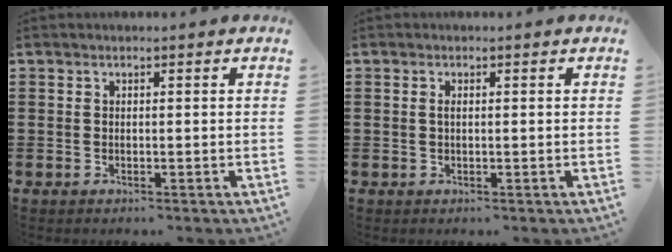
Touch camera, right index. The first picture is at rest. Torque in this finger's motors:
{"motor_torque": [0.62, -0.10, 0.25, 0.06]}